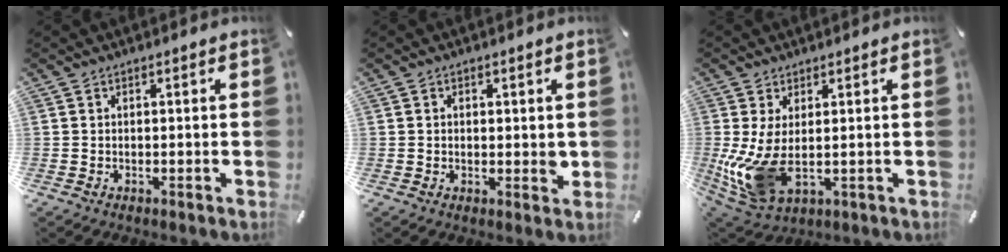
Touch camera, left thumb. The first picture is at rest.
{"total": 2.3, "force": [0.4, 1.6, 1.6], "torque": [-0.015, -0.003, 0.003]}
{"total": 10.5, "force": [-0.4, 5.1, 9.2], "torque": [-0.212, -0.028, -0.002]}